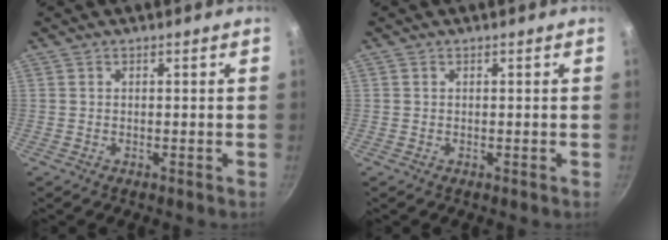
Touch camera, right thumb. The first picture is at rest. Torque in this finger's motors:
{"motor_torque": [0.26, -0.06, 0.29, 0.30, 0.02]}